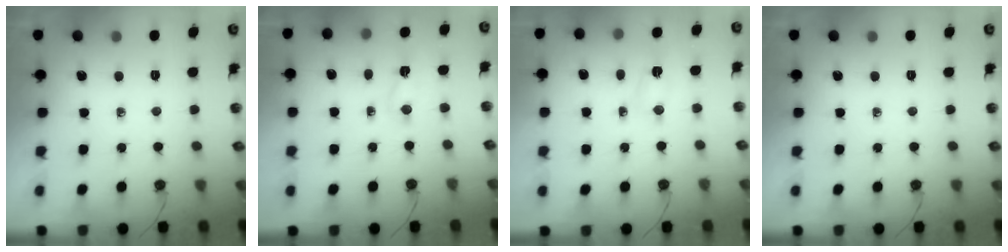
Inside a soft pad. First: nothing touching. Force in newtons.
{"total": 2.6, "press": 2.6, "slide": 0.6}
{"total": 2.2, "press": 2.2, "slide": 0.5}
{"total": 0.0}